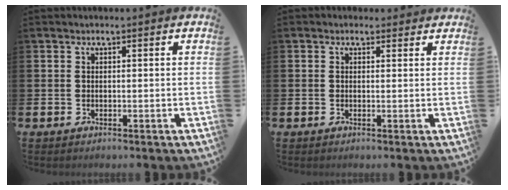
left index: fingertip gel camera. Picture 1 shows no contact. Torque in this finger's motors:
{"motor_torque": [0.91, -1.19, 0.08, 0.00]}